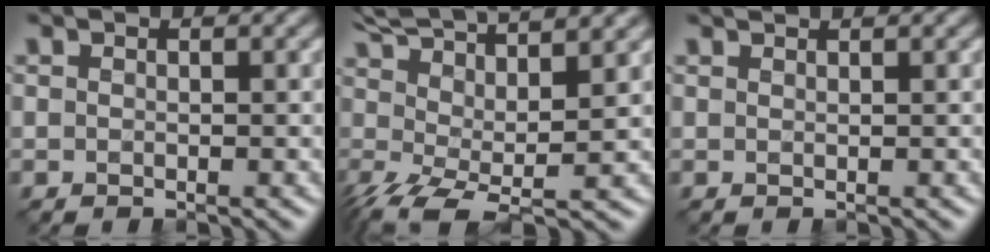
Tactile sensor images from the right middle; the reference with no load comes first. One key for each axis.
{"total": 9.7, "fx": 3.7, "fy": 3.1, "fz": 8.4, "tx": -0.158, "ty": 0.008, "tz": 0.070}
{"total": 1.0, "fx": 0.9, "fy": 0.2, "fz": 0.4, "tx": -0.004, "ty": -0.003, "tz": 0.007}